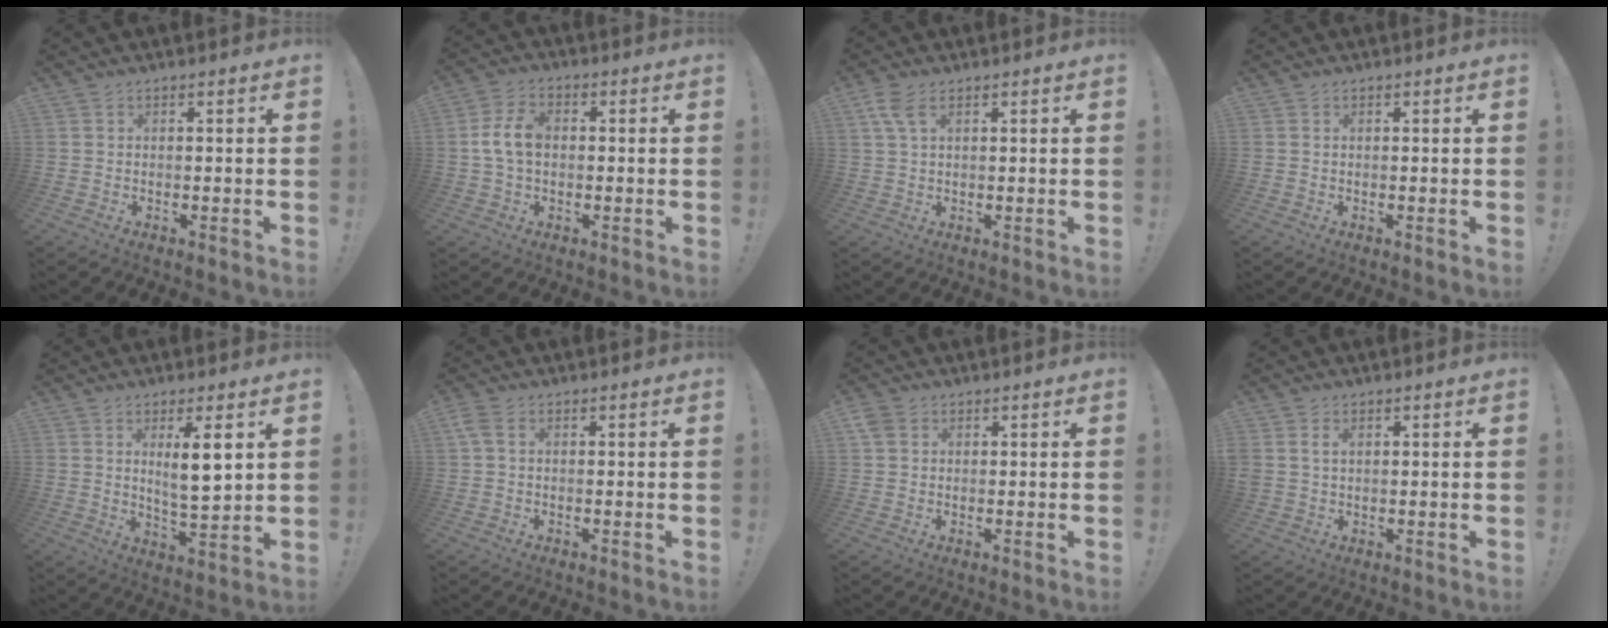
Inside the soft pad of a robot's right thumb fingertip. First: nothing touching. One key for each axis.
{"total": 8.5, "fx": 0.3, "fy": 5.5, "fz": 6.5, "tx": -0.124, "ty": 0.015, "tz": 0.012}
{"total": 5.1, "fx": 2.3, "fy": 2.3, "fz": 3.9, "tx": -0.077, "ty": 0.000, "tz": 0.045}
{"total": 0.0}
{"total": 8.6, "fx": 3.4, "fy": 1.5, "fz": 7.8, "tx": -0.121, "ty": -0.016, "tz": 0.053}
{"total": 2.5, "fx": 0.7, "fy": 1.4, "fz": 1.9, "tx": -0.045, "ty": 0.008, "tz": 0.016}
{"total": 3.3, "fx": 1.4, "fy": 2.6, "fz": 1.6, "tx": -0.031, "ty": 0.003, "tz": 0.029}
{"total": 2.6, "fx": 1.0, "fy": 1.7, "fz": 1.7, "tx": -0.035, "ty": 0.005, "tz": 0.019}